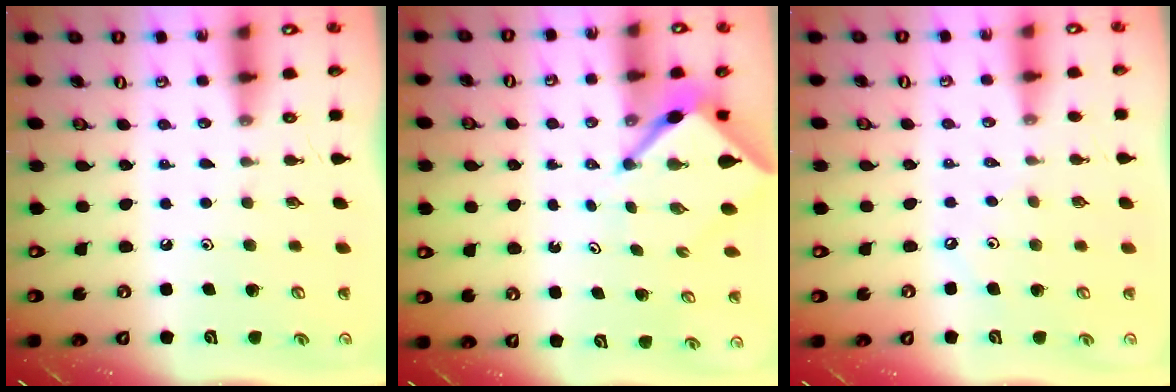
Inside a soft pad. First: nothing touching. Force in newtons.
{"total": 4.3, "press": 4.3, "slide": 0.4}
{"total": 2.5, "press": 2.5, "slide": 0.5}